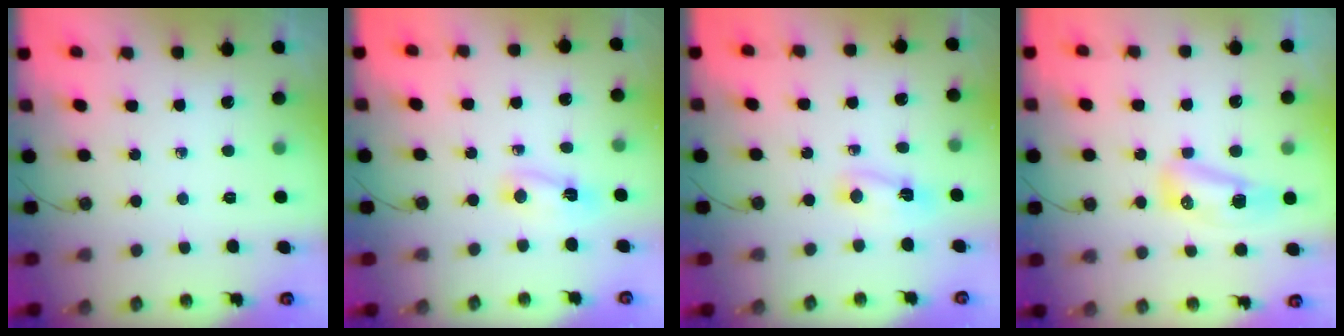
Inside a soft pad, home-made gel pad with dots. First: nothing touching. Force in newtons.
{"total": 2.8, "press": 2.7, "slide": 0.6}
{"total": 2.8, "press": 2.7, "slide": 0.6}
{"total": 12.0, "press": 9.9, "slide": 6.8}